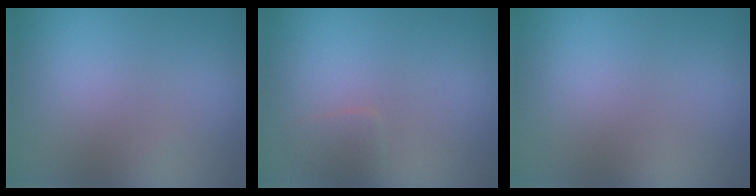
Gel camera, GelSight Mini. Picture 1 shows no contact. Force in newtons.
{"total": 1.0, "press": 1.0, "slide": 0.0}
{"total": 0.0}